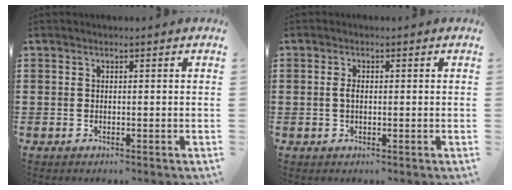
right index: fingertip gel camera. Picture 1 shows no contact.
{"total": 1.6, "force": [0.0, 0.8, 1.4], "torque": [-0.027, 0.003, -0.002]}